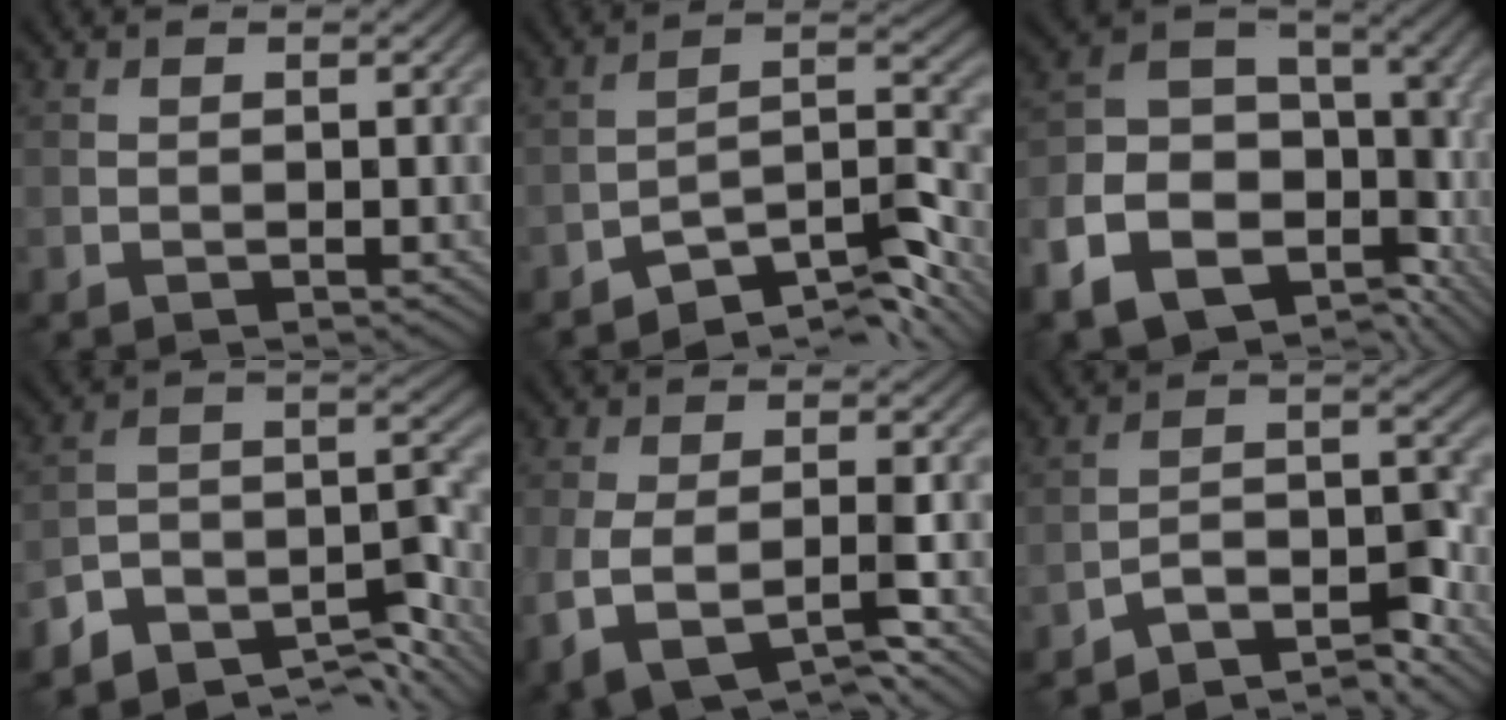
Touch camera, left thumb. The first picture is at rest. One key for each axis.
{"total": 8.7, "fx": -6.7, "fy": 2.5, "fz": 5.0, "tx": -0.068, "ty": 0.009, "tz": -0.128}
{"total": 16.9, "fx": -8.0, "fy": 11.6, "fz": 9.3, "tx": -0.231, "ty": -0.060, "tz": -0.118}
{"total": 10.4, "fx": -8.3, "fy": 4.2, "fz": 4.8, "tx": -0.074, "ty": -0.008, "tz": -0.154}
{"total": 7.4, "fx": -3.1, "fy": 3.3, "fz": 5.8, "tx": -0.123, "ty": -0.016, "tz": -0.053}
{"total": 6.9, "fx": -5.8, "fy": 1.6, "fz": 3.3, "tx": -0.052, "ty": 0.007, "tz": -0.108}